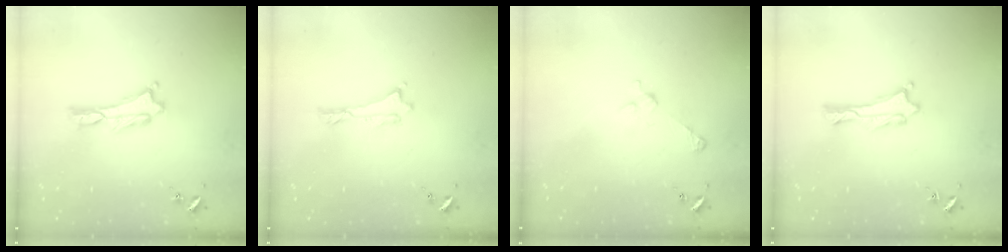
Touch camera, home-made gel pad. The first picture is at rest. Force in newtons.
{"total": 0.0}
{"total": 2.9, "press": 2.9, "slide": 0.3}
{"total": 0.0}